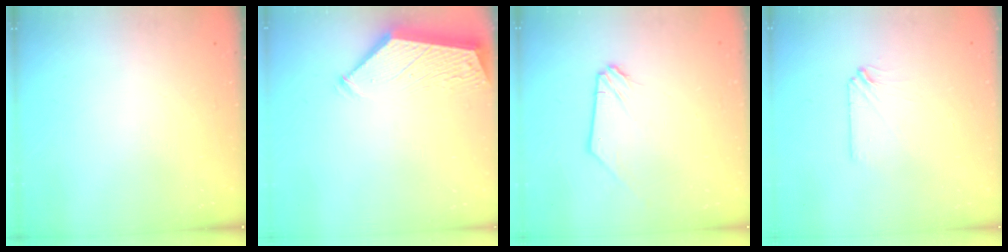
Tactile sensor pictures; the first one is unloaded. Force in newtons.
{"total": 3.8, "press": 3.8, "slide": 0.7}
{"total": 1.0, "press": 1.0, "slide": 0.1}
{"total": 2.5, "press": 2.5, "slide": 0.4}